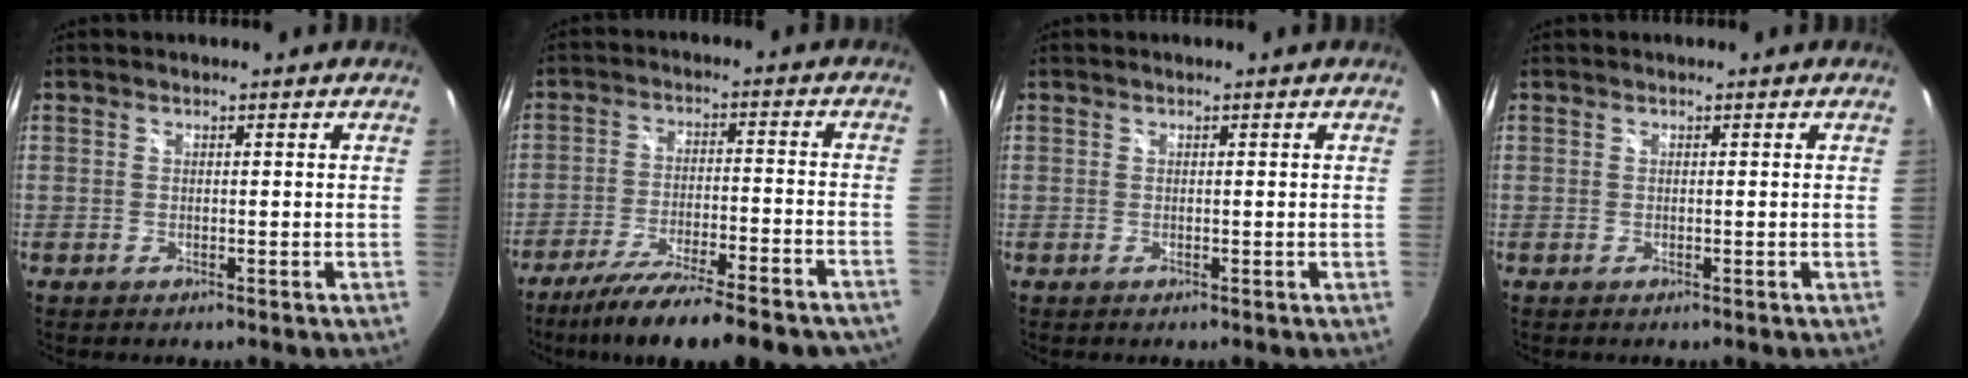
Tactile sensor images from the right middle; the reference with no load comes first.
{"total": 21.8, "force": [-18.1, 3.7, 11.6], "torque": [-0.200, -0.048, -0.261]}
{"total": 0.0}
{"total": 0.0}